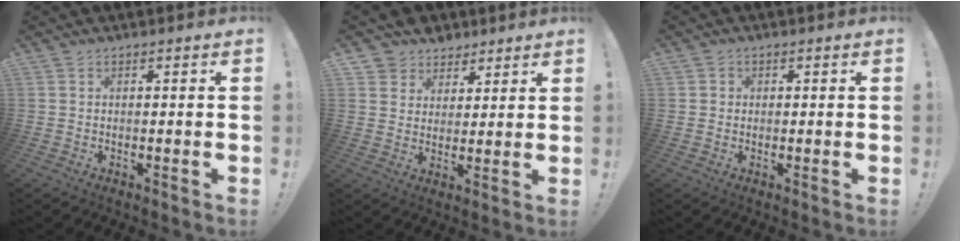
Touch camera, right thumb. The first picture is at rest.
{"total": 6.3, "force": [3.8, 5.1, 0.1], "torque": [-0.004, -0.030, 0.076]}
{"total": 1.2, "force": [0.2, 1.2, 0.2], "torque": [0.001, 0.002, 0.002]}